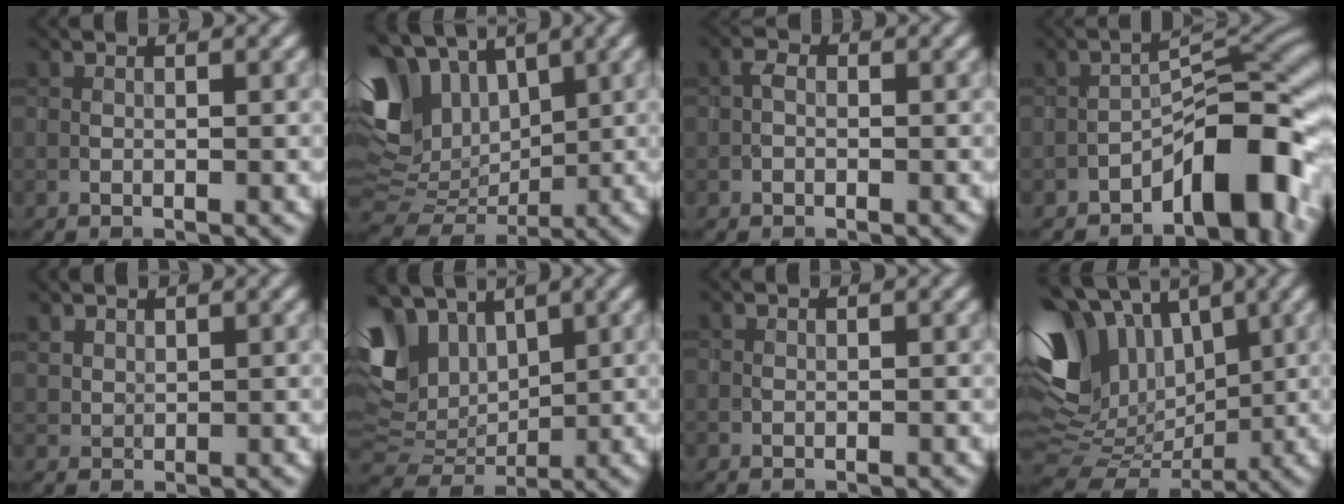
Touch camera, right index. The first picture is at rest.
{"total": 13.2, "force": [4.5, 8.1, 9.4], "torque": [-0.196, 0.023, 0.074]}
{"total": 1.1, "force": [-0.3, 0.7, 0.8], "torque": [-0.015, 0.003, -0.009]}
{"total": 8.2, "force": [-4.7, 3.1, 6.0], "torque": [-0.060, 0.022, -0.079]}
{"total": 1.3, "force": [1.1, 0.7, 0.3], "torque": [-0.010, 0.001, 0.026]}
{"total": 10.4, "force": [3.8, 6.6, 7.1], "torque": [-0.167, 0.009, 0.071]}
{"total": 0.0}
{"total": 14.6, "force": [4.2, 9.0, 10.7], "torque": [-0.219, 0.029, 0.059]}